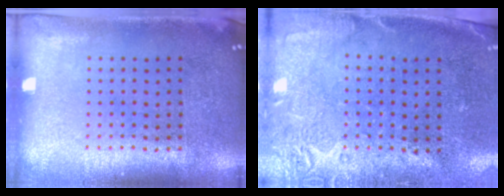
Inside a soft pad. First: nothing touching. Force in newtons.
{"total": 2.8, "press": 2.2, "slide": 1.7}